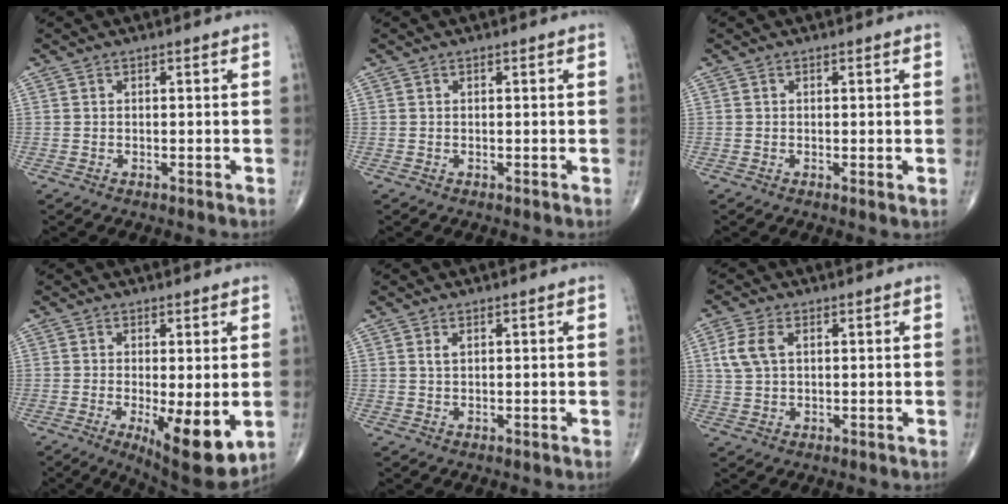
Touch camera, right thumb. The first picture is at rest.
{"total": 0.0}
{"total": 0.8, "force": [0.0, 0.1, 0.8], "torque": [-0.013, -0.004, -0.003]}
{"total": 11.0, "force": [-2.5, 3.4, 10.2], "torque": [-0.144, -0.026, -0.029]}
{"total": 1.0, "force": [0.5, 0.4, 0.8], "torque": [-0.016, 0.004, 0.011]}
{"total": 5.4, "force": [1.5, 3.2, 4.1], "torque": [-0.096, 0.008, 0.029]}